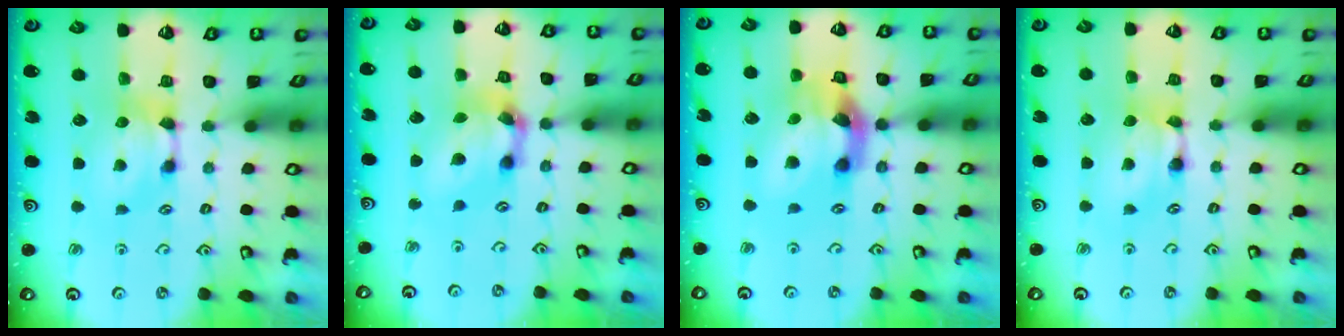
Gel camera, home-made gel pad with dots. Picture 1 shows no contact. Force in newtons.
{"total": 5.7, "press": 5.3, "slide": 2.1}
{"total": 8.0, "press": 7.6, "slide": 2.7}
{"total": 1.8, "press": 1.8, "slide": 0.1}